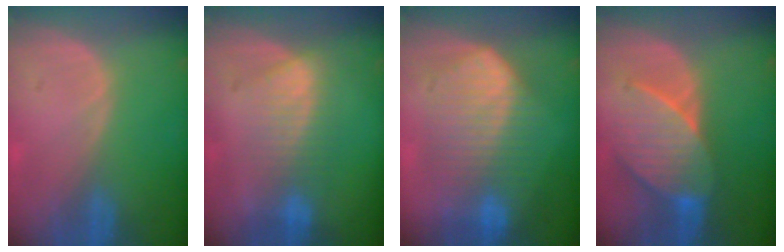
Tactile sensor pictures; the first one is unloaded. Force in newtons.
{"total": 6.8, "press": 6.7, "slide": 1.2}
{"total": 10.5, "press": 10.4, "slide": 0.6}
{"total": 8.1, "press": 8.0, "slide": 0.9}